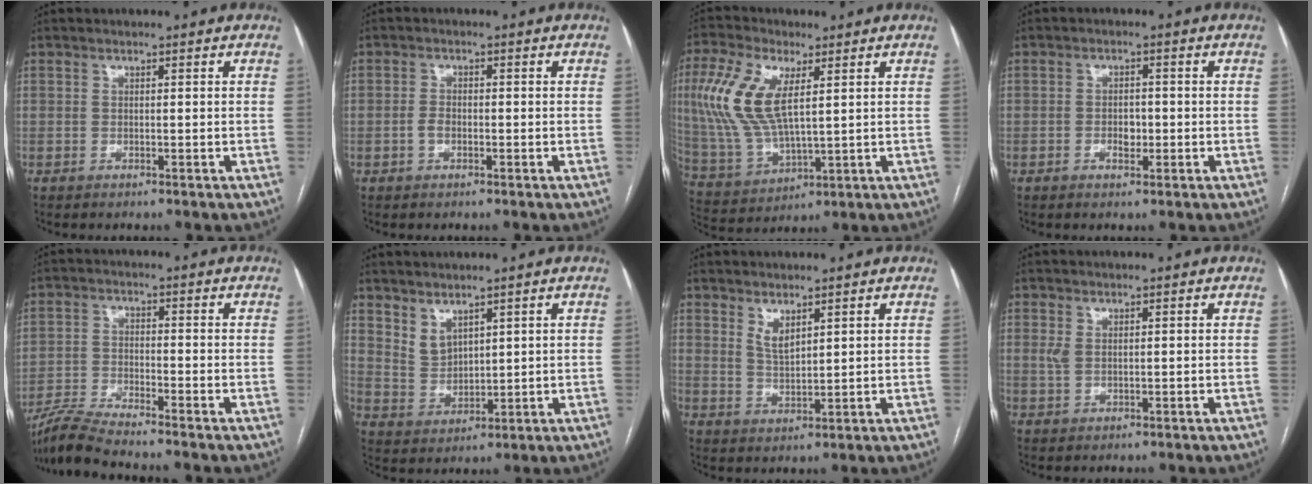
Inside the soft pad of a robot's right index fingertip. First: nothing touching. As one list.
[{"total": 2.1, "force": [-0.6, 1.3, 1.5], "torque": [-0.029, 0.006, -0.011]}, {"total": 13.2, "force": [3.6, 5.4, 11.5], "torque": [-0.271, 0.009, 0.078]}, {"total": 2.7, "force": [-0.7, 1.6, 2.0], "torque": [-0.030, 0.005, -0.009]}, {"total": 6.5, "force": [-6.0, -1.0, 2.4], "torque": [-0.053, -0.022, -0.119]}, {"total": 4.3, "force": [3.2, 2.4, 1.7], "torque": [-0.038, -0.002, 0.078]}, {"total": 3.2, "force": [2.2, 1.0, 2.1], "torque": [-0.043, -0.009, 0.049]}, {"total": 1.9, "force": [0.6, 1.2, 1.4], "torque": [-0.035, 0.004, 0.017]}]